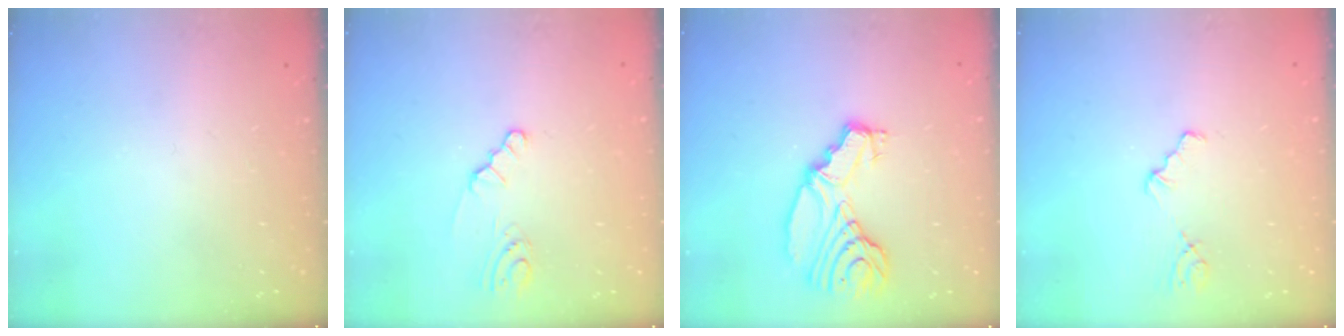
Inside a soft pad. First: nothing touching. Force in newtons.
{"total": 2.2, "press": 2.2, "slide": 0.3}
{"total": 12.1, "press": 12.1, "slide": 1.3}
{"total": 1.7, "press": 1.6, "slide": 0.3}